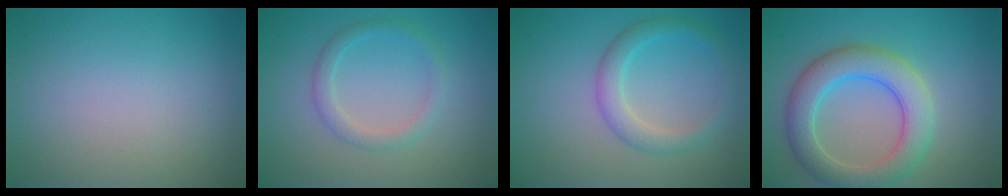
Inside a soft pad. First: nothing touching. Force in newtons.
{"total": 2.0, "press": 2.0, "slide": 0.1}
{"total": 2.9, "press": 2.8, "slide": 0.2}
{"total": 5.9, "press": 5.9, "slide": 0.4}